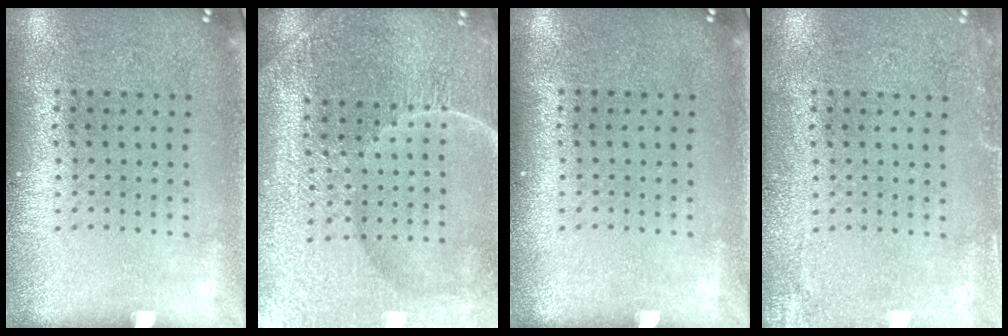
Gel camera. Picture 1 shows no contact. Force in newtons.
{"total": 5.3, "press": 5.0, "slide": 1.8}
{"total": 0.0}
{"total": 2.3, "press": 2.3, "slide": 0.3}